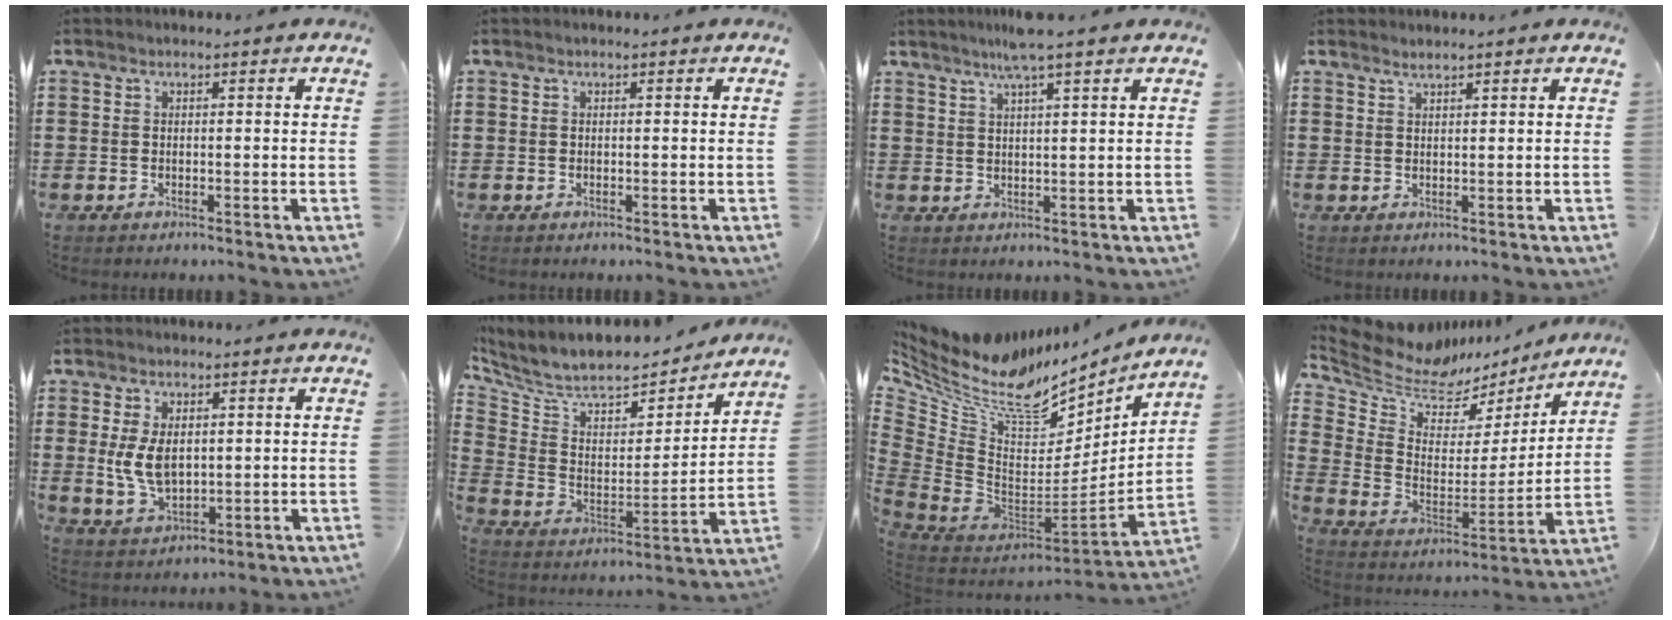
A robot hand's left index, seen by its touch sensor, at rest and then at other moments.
{"total": 0.0}
{"total": 4.7, "force": [3.5, -0.7, 3.0], "torque": [-0.067, -0.002, 0.061]}
{"total": 1.1, "force": [1.0, -0.1, 0.4], "torque": [-0.009, 0.000, 0.019]}
{"total": 6.2, "force": [0.8, 3.8, 4.8], "torque": [-0.119, 0.002, 0.011]}
{"total": 7.5, "force": [6.6, 2.5, 2.6], "torque": [-0.087, -0.049, 0.112]}
{"total": 10.3, "force": [7.5, 5.1, 4.9], "torque": [-0.121, -0.070, 0.127]}
{"total": 8.5, "force": [7.3, 3.6, 2.3], "torque": [-0.084, -0.057, 0.125]}